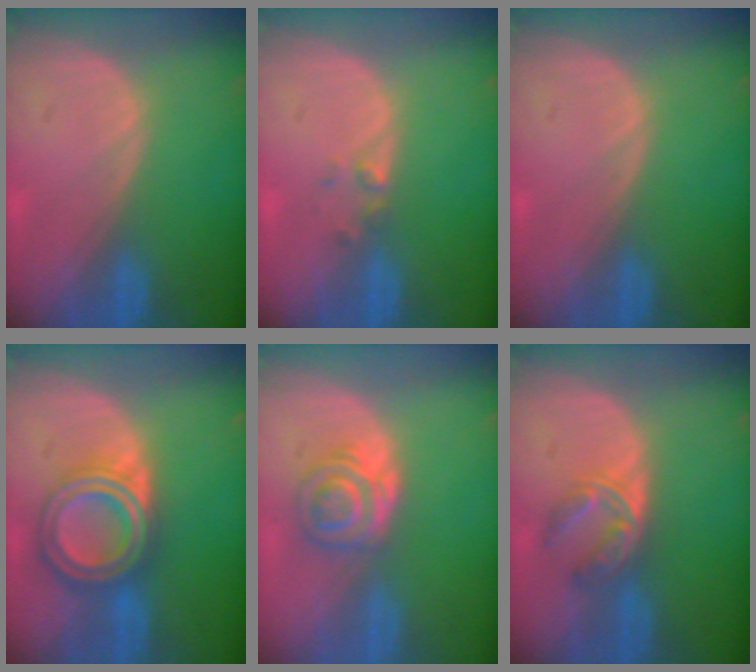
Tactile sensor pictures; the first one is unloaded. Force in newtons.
{"total": 1.4, "press": 1.2, "slide": 0.7}
{"total": 0.0}
{"total": 7.7, "press": 7.7, "slide": 0.5}
{"total": 5.5, "press": 4.9, "slide": 2.6}
{"total": 5.7, "press": 4.7, "slide": 3.3}